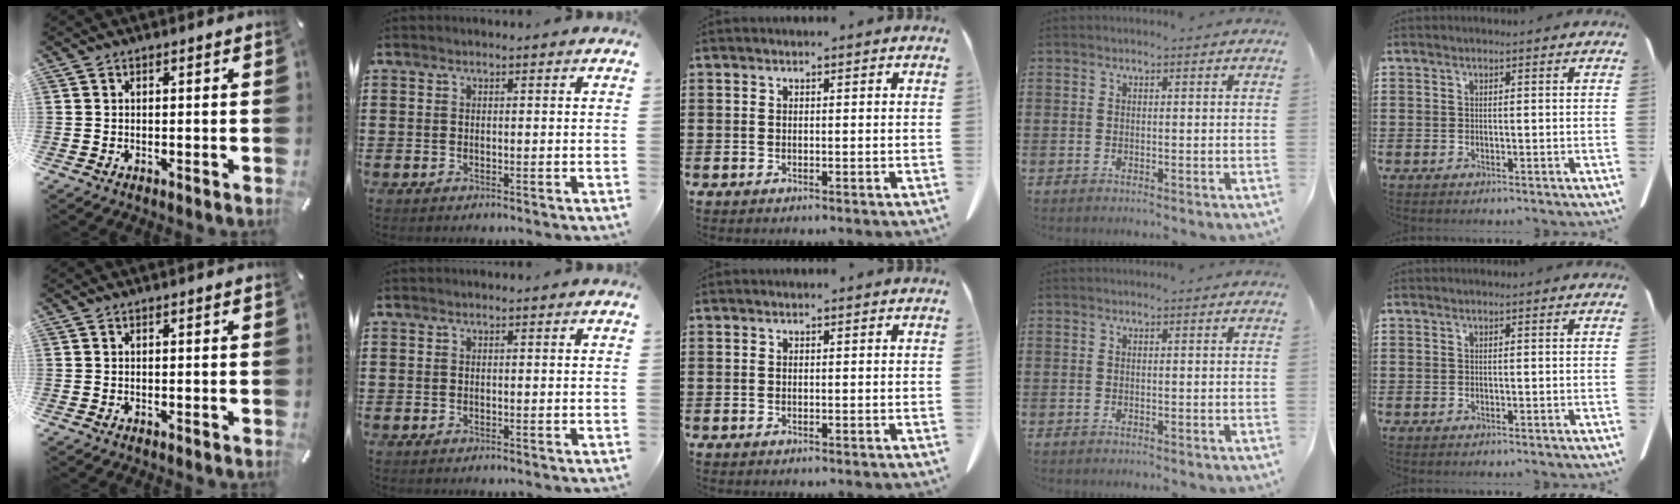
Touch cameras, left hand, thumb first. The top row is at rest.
{}